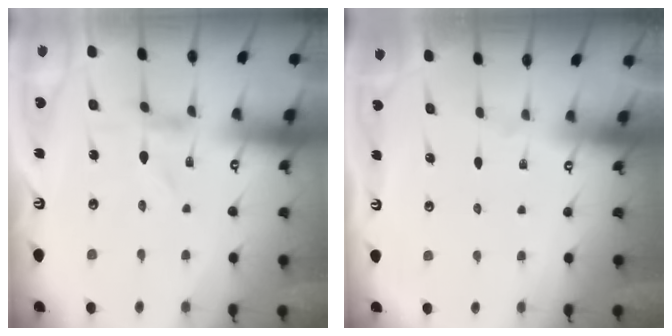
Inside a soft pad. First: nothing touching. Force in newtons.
{"total": 0.0}